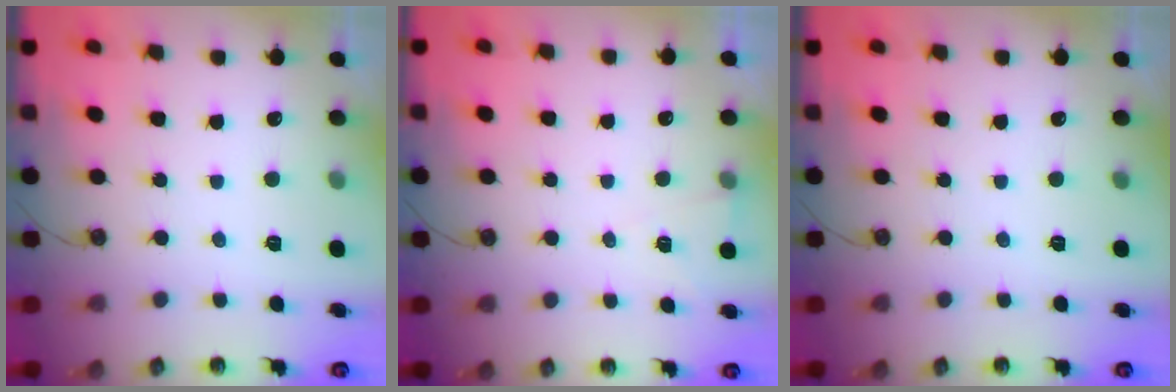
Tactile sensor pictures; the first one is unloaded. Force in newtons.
{"total": 5.1, "press": 2.6, "slide": 4.4}
{"total": 0.0}